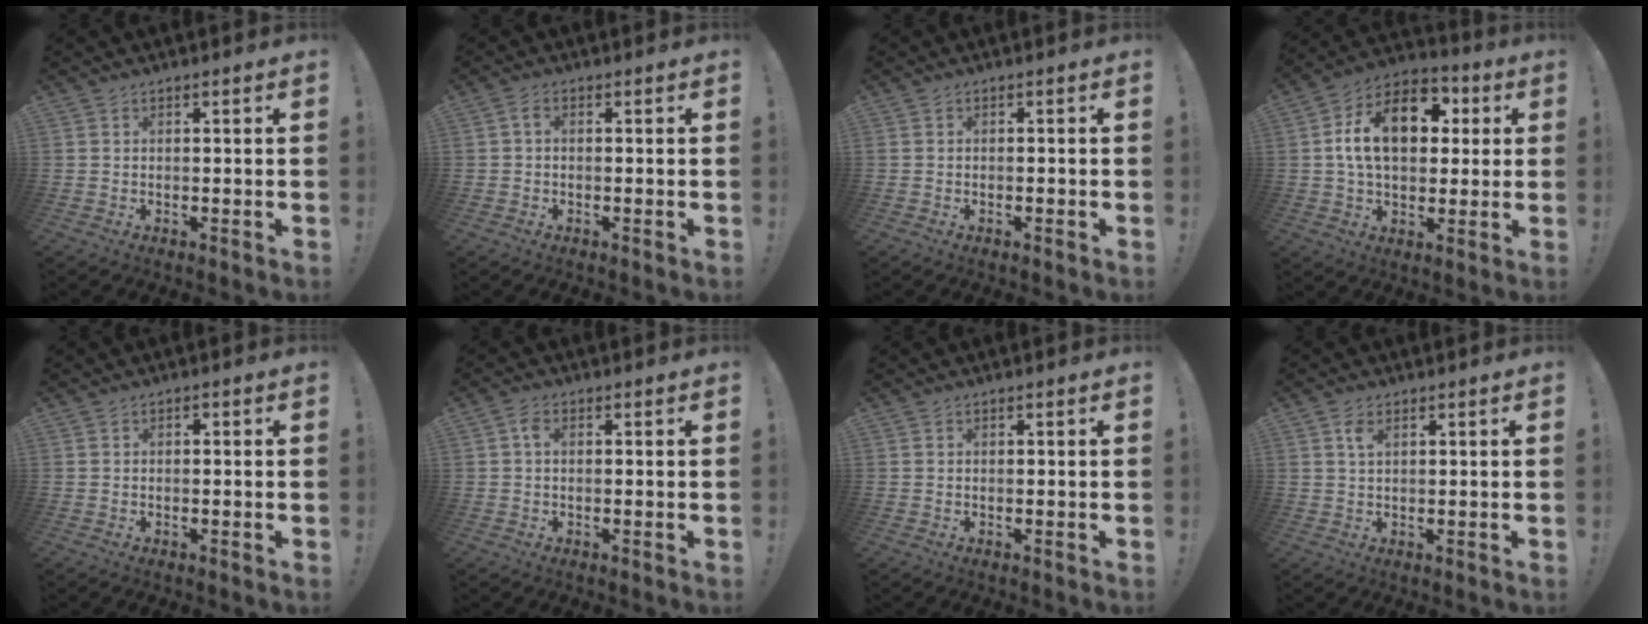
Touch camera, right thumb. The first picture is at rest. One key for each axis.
{"total": 1.6, "fx": -0.2, "fy": 0.7, "fz": 1.4, "tx": -0.036, "ty": 0.010, "tz": -0.003}
{"total": 0.6, "fx": -0.5, "fy": -0.1, "fz": 0.3, "tx": -0.006, "ty": 0.000, "tz": -0.009}
{"total": 17.8, "fx": 3.5, "fy": 11.7, "fz": 13.0, "tx": -0.205, "ty": 0.006, "tz": 0.063}
{"total": 0.5, "fx": -0.4, "fy": 0.4, "fz": 0.1, "tx": 0.000, "ty": 0.004, "tz": -0.008}
{"total": 2.1, "fx": 0.3, "fy": 1.4, "fz": 1.6, "tx": -0.036, "ty": 0.008, "tz": 0.006}
{"total": 0.0}
{"total": 2.8, "fx": 1.3, "fy": 1.5, "fz": 2.1, "tx": -0.030, "ty": -0.002, "tz": 0.019}